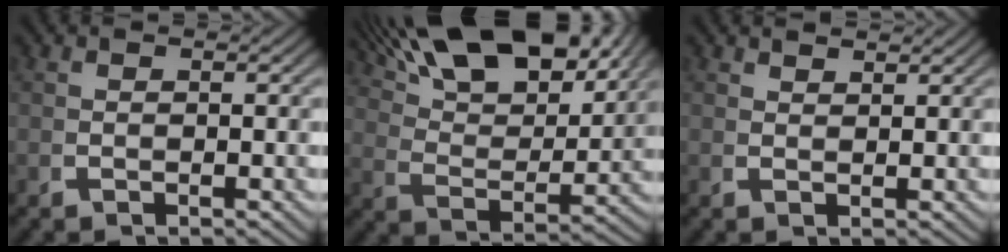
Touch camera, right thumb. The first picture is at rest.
{"total": 11.2, "force": [7.1, 4.7, 7.2], "torque": [-0.130, 0.004, 0.118]}
{"total": 1.8, "force": [1.8, -0.1, 0.1], "torque": [0.007, 0.005, 0.032]}